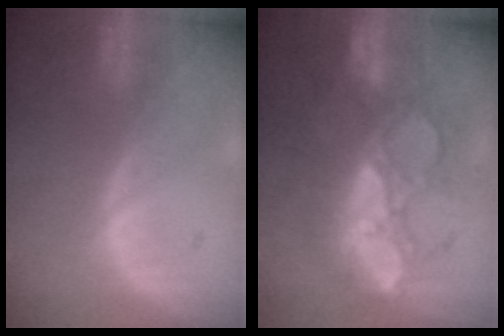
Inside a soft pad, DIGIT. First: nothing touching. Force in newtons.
{"total": 10.3, "press": 9.7, "slide": 3.7}